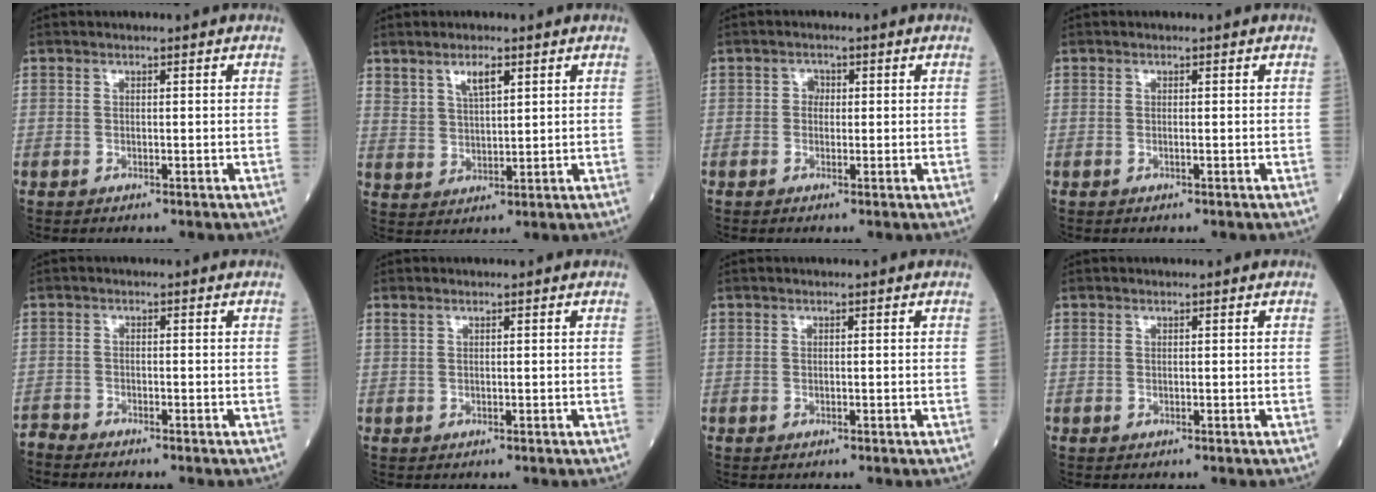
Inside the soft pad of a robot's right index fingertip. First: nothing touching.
{"total": 4.4, "force": [2.7, 1.5, 3.1], "torque": [-0.062, 0.002, 0.056]}
{"total": 1.4, "force": [0.2, 1.2, 0.8], "torque": [-0.007, 0.003, -0.001]}
{"total": 0.0}
{"total": 2.2, "force": [-2.1, -0.5, -0.2], "torque": [0.004, -0.009, -0.043]}
{"total": 0.5, "force": [0.4, 0.1, 0.3], "torque": [-0.016, 0.011, 0.012]}
{"total": 0.0}
{"total": 0.0}